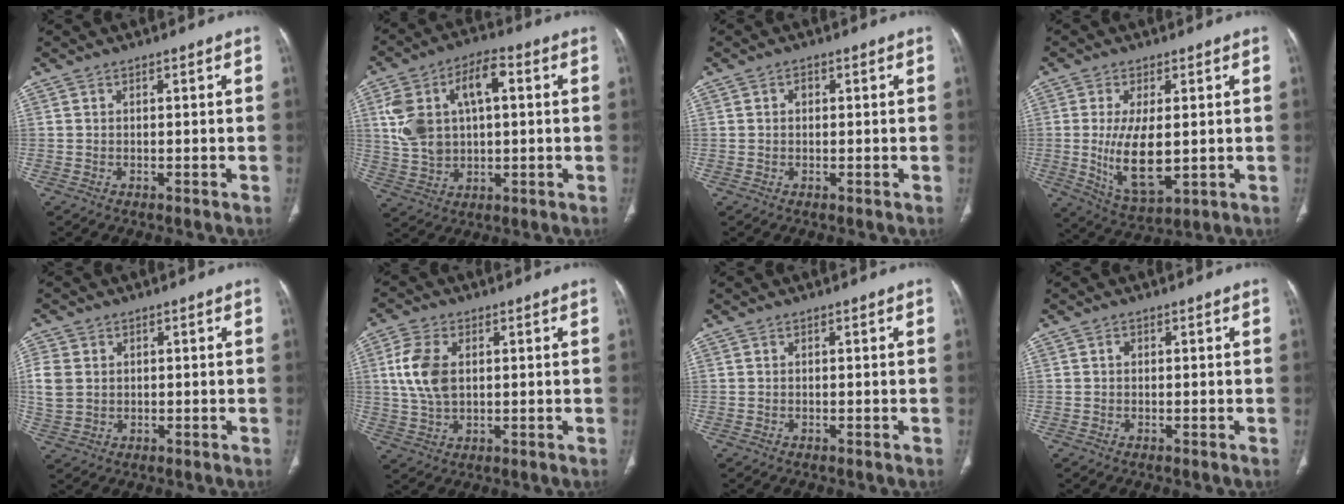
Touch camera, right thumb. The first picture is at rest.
{"total": 14.7, "force": [3.0, 8.6, 11.6], "torque": [-0.206, 0.023, 0.057]}
{"total": 1.1, "force": [0.2, 0.9, 0.7], "torque": [-0.005, 0.004, 0.001]}
{"total": 11.5, "force": [-0.4, 5.3, 10.3], "torque": [-0.185, -0.022, 0.007]}
{"total": 6.4, "force": [0.9, 5.3, 3.6], "torque": [-0.077, 0.000, 0.024]}
{"total": 8.6, "force": [1.5, 5.3, 6.6], "torque": [-0.141, 0.002, 0.034]}
{"total": 0.0}
{"total": 0.7, "force": [0.1, 0.6, 0.4], "torque": [-0.005, 0.002, 0.001]}